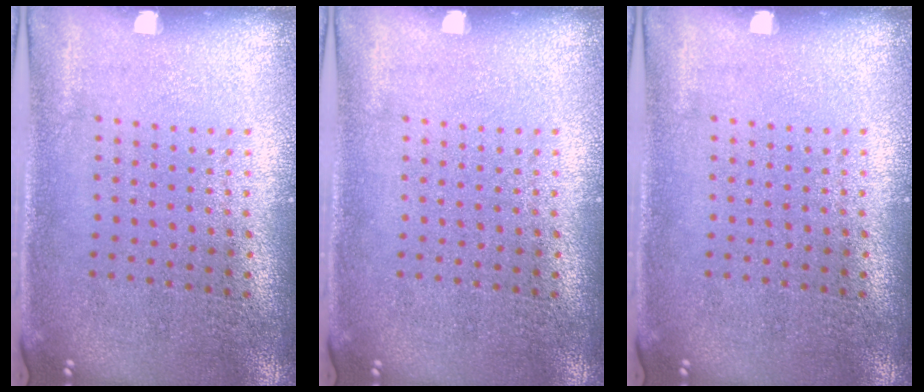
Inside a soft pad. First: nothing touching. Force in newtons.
{"total": 0.0}
{"total": 0.0}